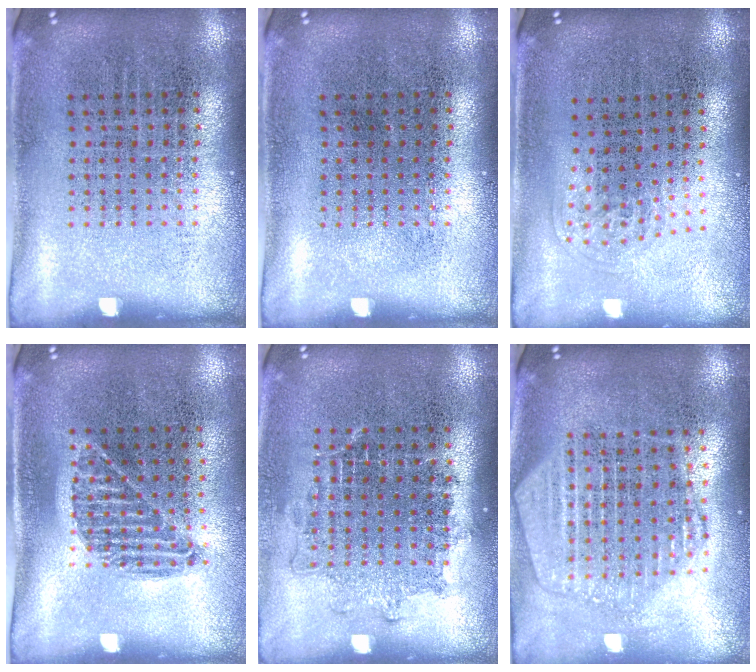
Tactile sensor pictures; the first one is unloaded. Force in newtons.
{"total": 0.0}
{"total": 1.1, "press": 0.6, "slide": 0.8}
{"total": 0.9, "press": 0.8, "slide": 0.5}
{"total": 1.2, "press": 1.1, "slide": 0.6}
{"total": 2.2, "press": 2.0, "slide": 1.0}